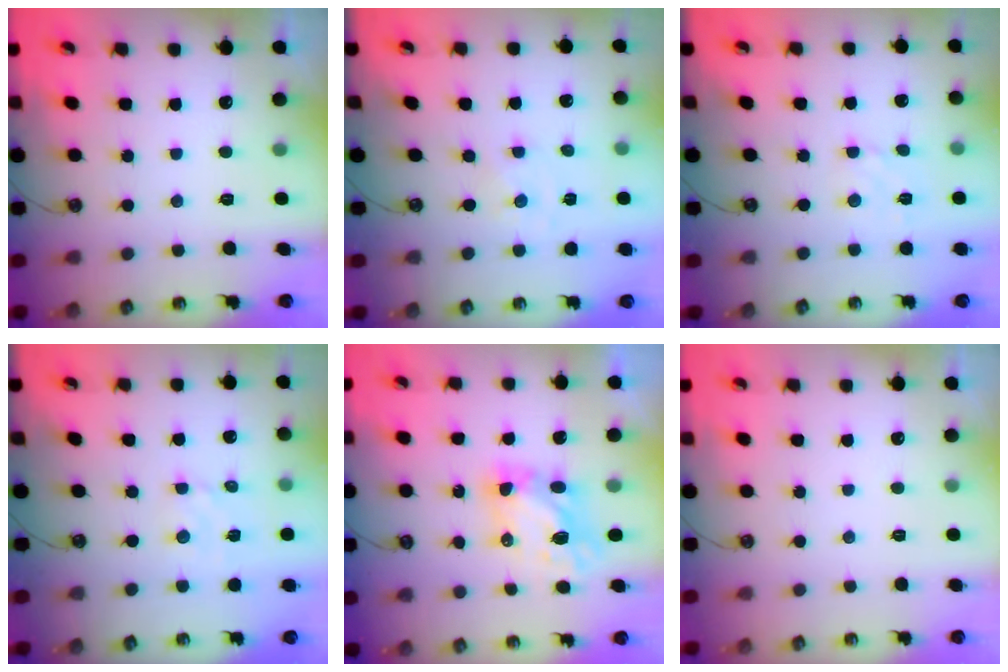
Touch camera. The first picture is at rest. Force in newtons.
{"total": 0.0}
{"total": 2.9, "press": 2.9, "slide": 0.7}
{"total": 2.2, "press": 2.2, "slide": 0.3}
{"total": 5.9, "press": 5.9, "slide": 0.2}
{"total": 0.0}